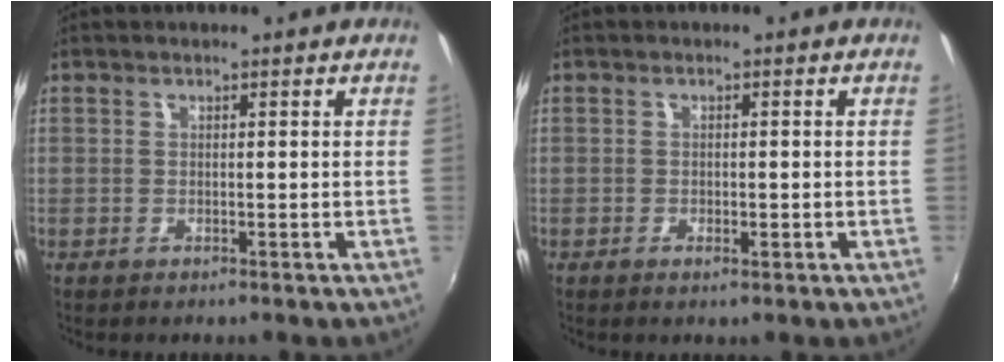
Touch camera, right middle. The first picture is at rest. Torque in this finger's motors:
{"motor_torque": [-0.29, 0.19, -0.06, -0.03]}